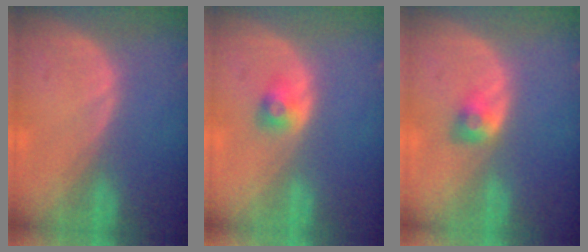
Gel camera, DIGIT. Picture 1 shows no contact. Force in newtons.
{"total": 2.6, "press": 2.3, "slide": 1.2}
{"total": 2.8, "press": 2.4, "slide": 1.4}